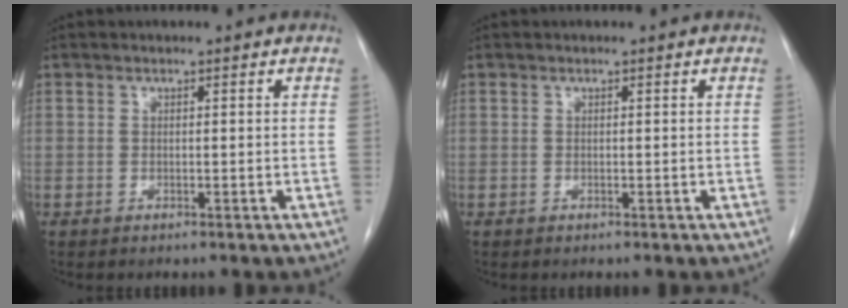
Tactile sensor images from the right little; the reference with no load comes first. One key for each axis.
{"total": 0.0}